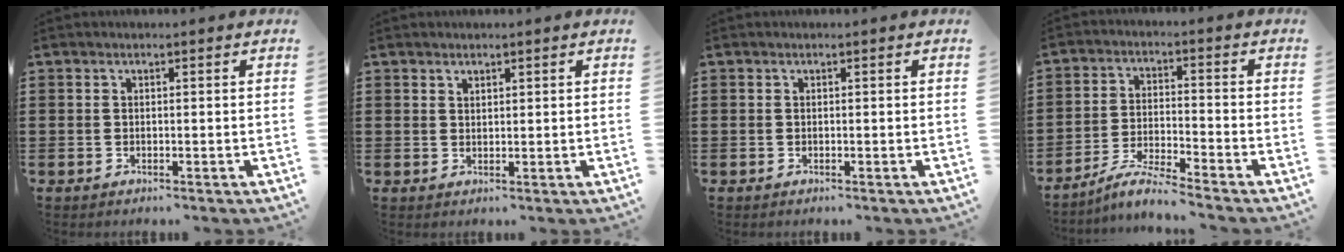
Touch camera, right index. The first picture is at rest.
{"total": 1.2, "force": [1.1, 0.6, 0.1], "torque": [-0.003, 0.002, 0.022]}
{"total": 0.0}
{"total": 5.3, "force": [-4.9, -0.1, 2.0], "torque": [-0.050, -0.008, -0.098]}